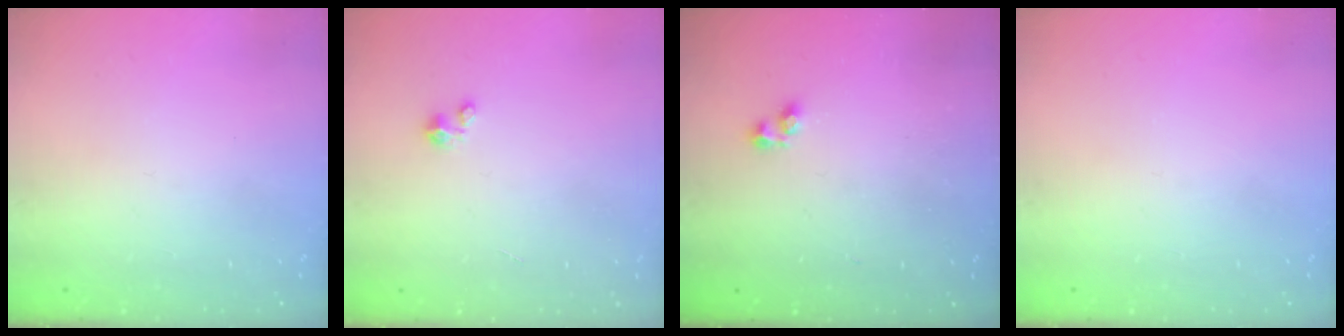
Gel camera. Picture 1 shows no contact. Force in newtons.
{"total": 0.8, "press": 0.7, "slide": 0.3}
{"total": 0.9, "press": 0.4, "slide": 0.8}
{"total": 0.0}